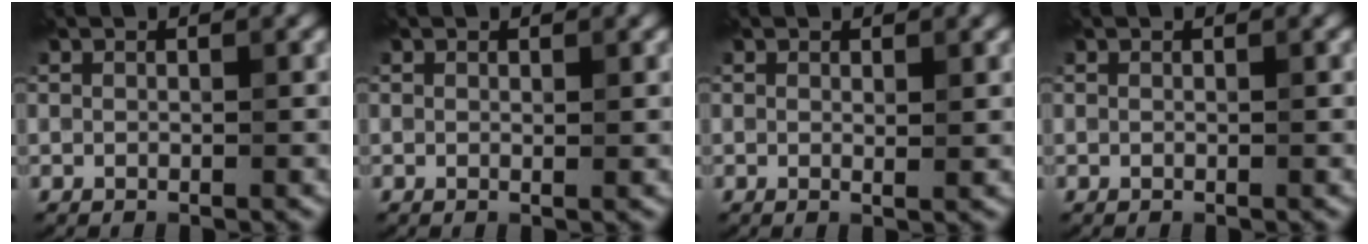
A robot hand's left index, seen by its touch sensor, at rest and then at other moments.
{"total": 0.5, "force": [0.3, 0.1, 0.5], "torque": [-0.006, -0.002, 0.003]}
{"total": 0.9, "force": [0.3, 0.1, 0.8], "torque": [-0.011, -0.002, 0.005]}
{"total": 0.0}